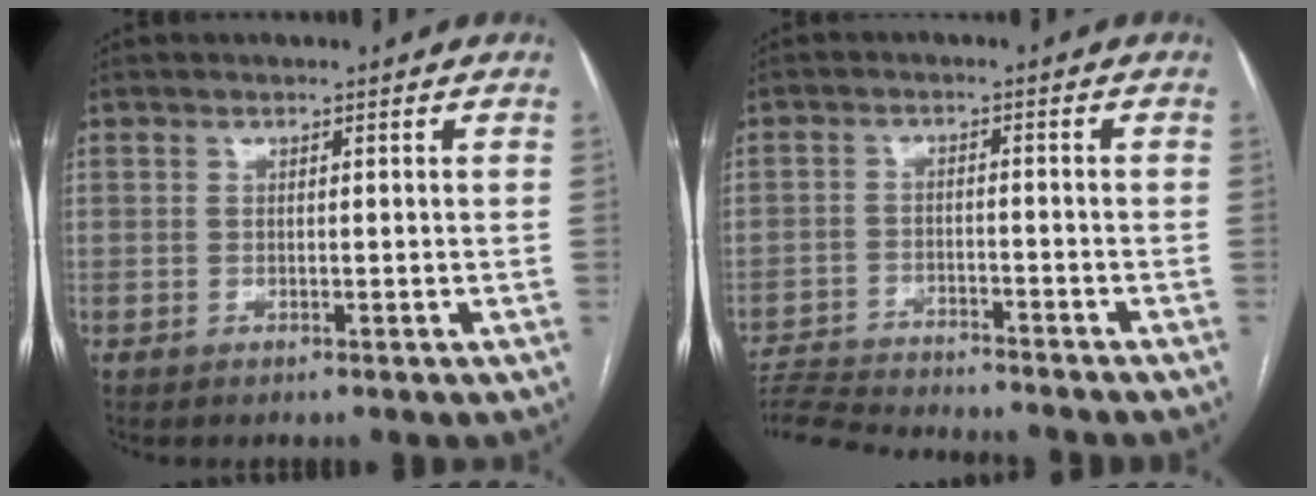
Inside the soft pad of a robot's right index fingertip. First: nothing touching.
{"total": 12.1, "force": [-11.5, 0.8, 3.7], "torque": [-0.062, -0.001, -0.181]}